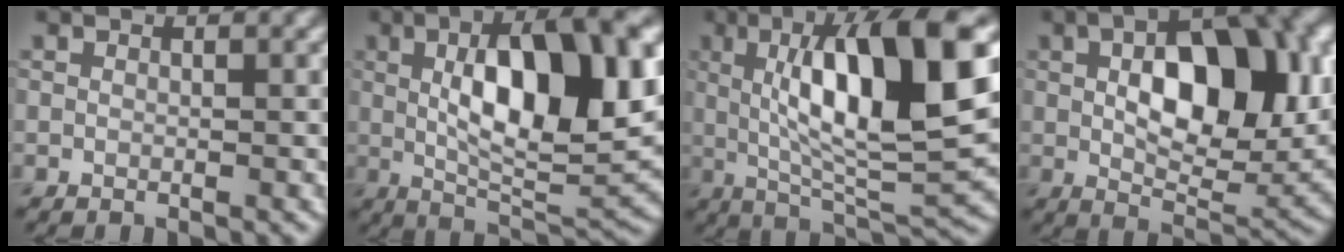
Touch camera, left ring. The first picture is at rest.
{"total": 12.7, "force": [2.3, 4.4, 11.7], "torque": [-0.179, 0.011, 0.034]}
{"total": 12.6, "force": [2.7, 2.8, 12.0], "torque": [-0.180, 0.005, 0.046]}
{"total": 11.6, "force": [2.0, 5.8, 9.8], "torque": [-0.139, 0.013, 0.031]}